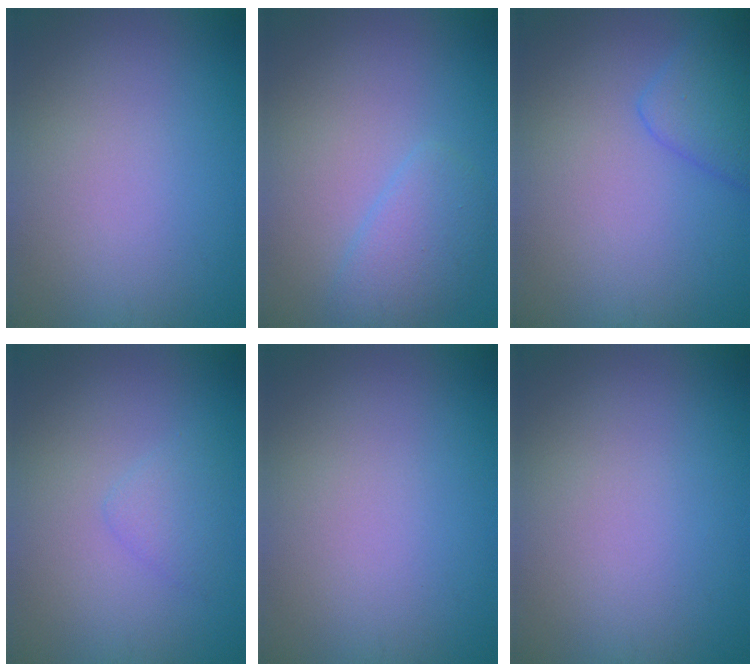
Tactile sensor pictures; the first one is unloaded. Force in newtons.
{"total": 2.5, "press": 2.5, "slide": 0.3}
{"total": 2.9, "press": 2.9, "slide": 0.2}
{"total": 1.4, "press": 1.4, "slide": 0.1}
{"total": 0.0}
{"total": 0.0}